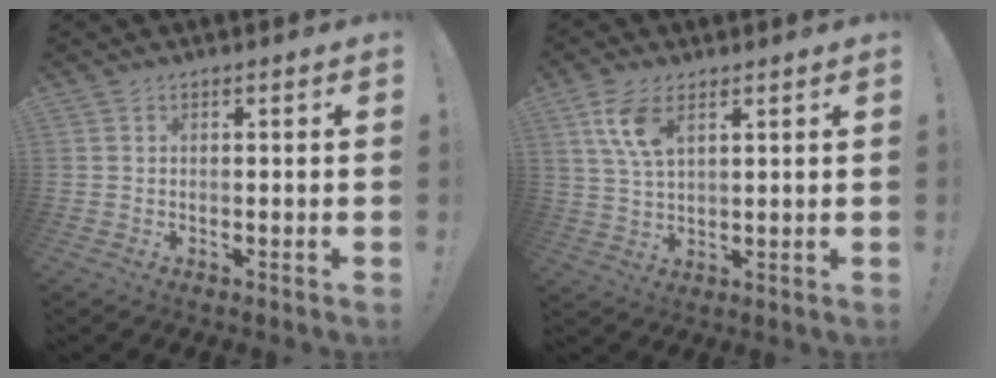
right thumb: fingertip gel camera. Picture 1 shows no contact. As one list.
[{"total": 8.6, "force": [4.1, 4.2, 6.3], "torque": [-0.122, -0.015, 0.073]}]